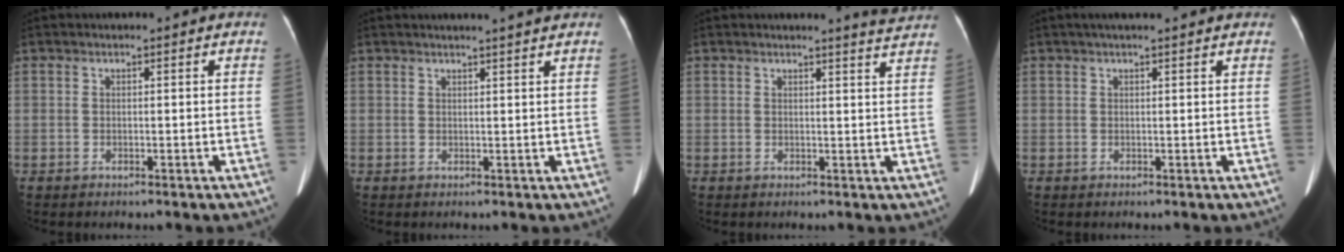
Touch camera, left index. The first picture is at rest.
{"total": 4.5, "force": [3.9, -0.6, 2.0], "torque": [-0.027, 0.011, 0.043]}
{"total": 3.5, "force": [3.3, -0.9, 0.6], "torque": [-0.014, -0.018, 0.024]}
{"total": 5.3, "force": [4.3, 0.3, 3.0], "torque": [-0.041, 0.032, 0.056]}